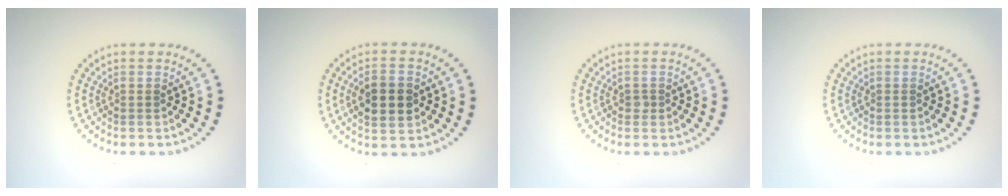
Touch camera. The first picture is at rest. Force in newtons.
{"total": 3.6, "press": 3.6, "slide": 0.2}
{"total": 0.6, "press": 0.5, "slide": 0.3}
{"total": 0.0}